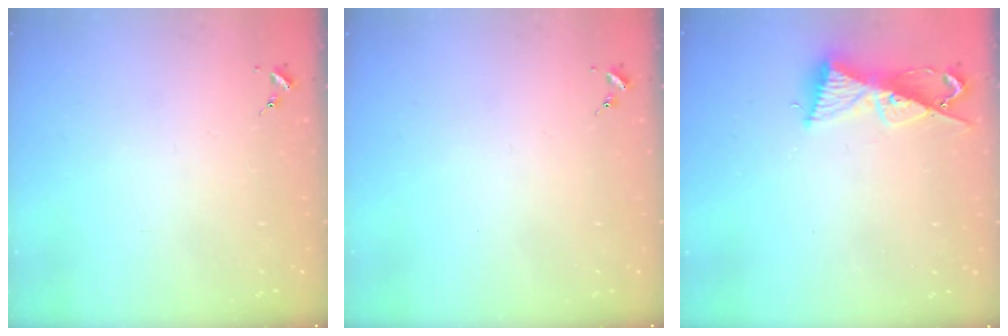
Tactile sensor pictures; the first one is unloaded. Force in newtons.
{"total": 0.0}
{"total": 9.3, "press": 9.3, "slide": 0.4}